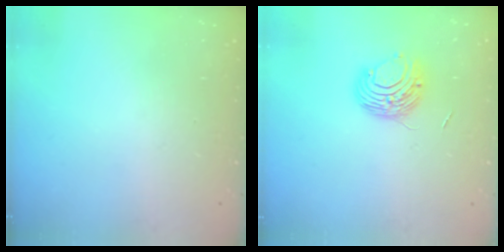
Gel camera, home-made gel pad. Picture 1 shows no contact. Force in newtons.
{"total": 8.7, "press": 8.6, "slide": 0.8}